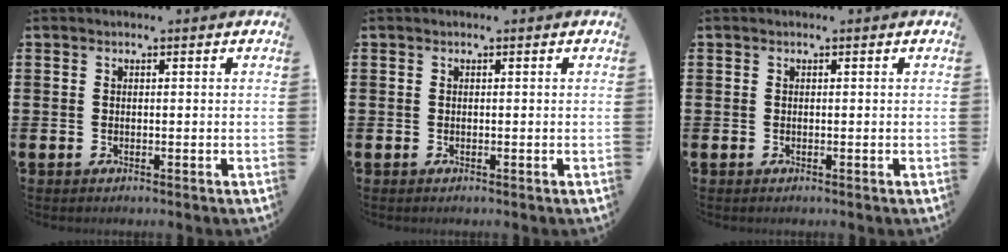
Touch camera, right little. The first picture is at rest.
{"total": 0.0}
{"total": 0.0}